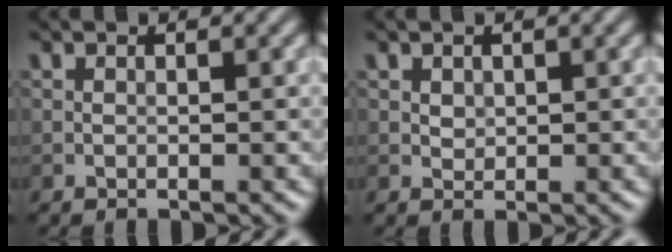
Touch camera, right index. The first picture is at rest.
{"total": 0.8, "force": [0.4, 0.7, 0.3], "torque": [-0.005, -0.004, 0.010]}